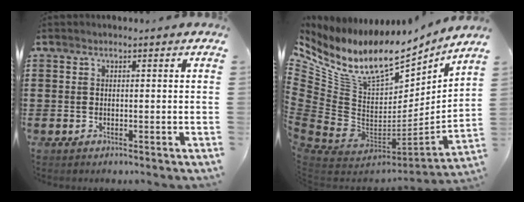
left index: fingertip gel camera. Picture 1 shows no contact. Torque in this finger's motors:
{"motor_torque": [2.14, 0.00, 0.55, 0.21]}